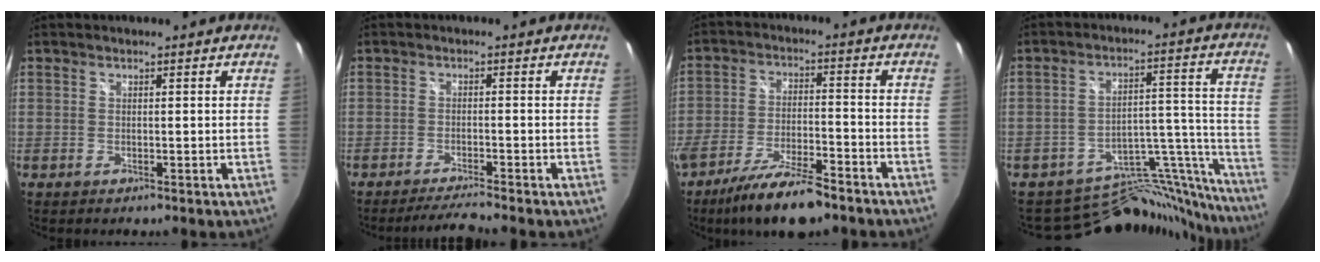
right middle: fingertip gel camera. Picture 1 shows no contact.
{"total": 4.5, "force": [-4.1, -0.7, 1.6], "torque": [-0.049, -0.004, -0.075]}
{"total": 13.0, "force": [-10.0, 3.1, 7.7], "torque": [-0.156, -0.023, -0.172]}
{"total": 18.9, "force": [-17.9, 5.1, 3.3], "torque": [-0.022, 0.056, -0.257]}